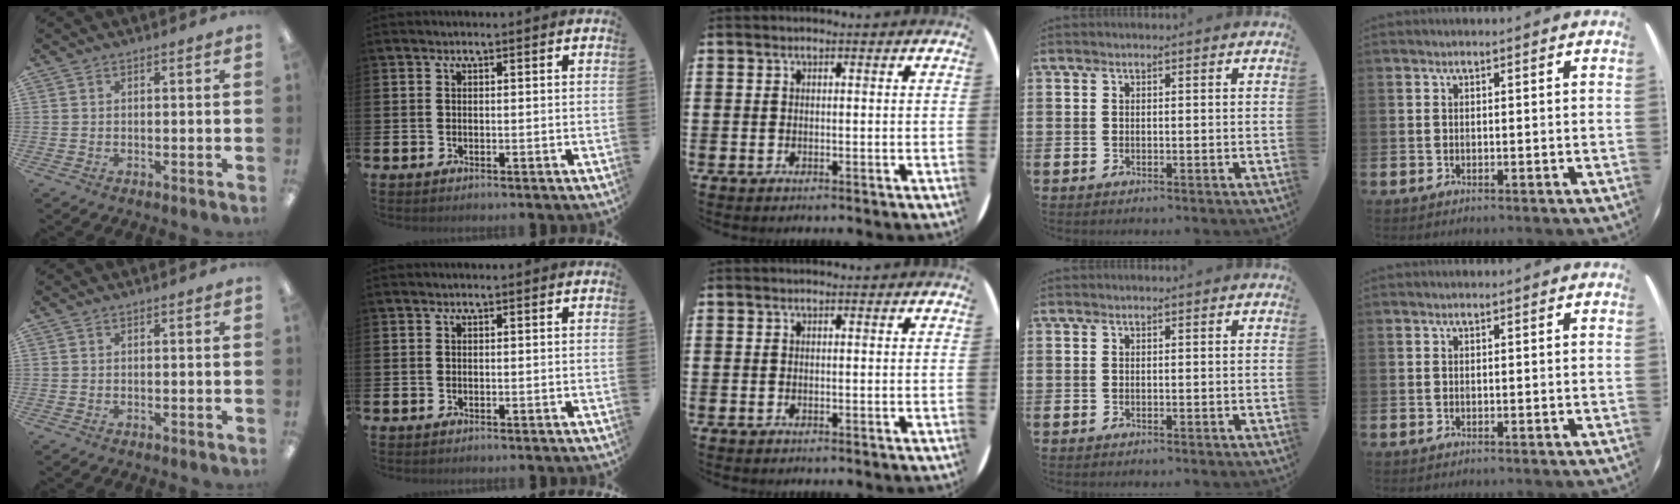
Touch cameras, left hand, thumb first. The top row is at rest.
{}